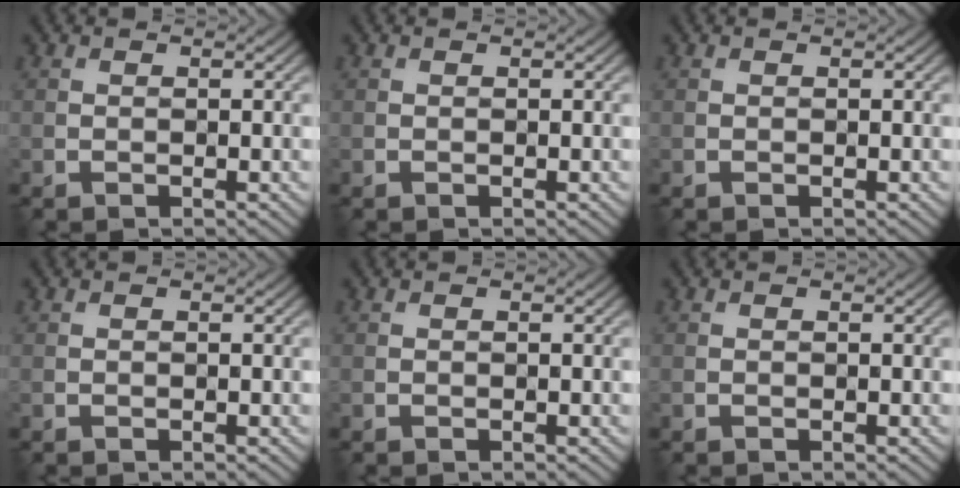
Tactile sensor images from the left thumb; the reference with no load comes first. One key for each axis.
{"total": 0.0}
{"total": 0.0}
{"total": 0.0}
{"total": 0.0}
{"total": 0.0}